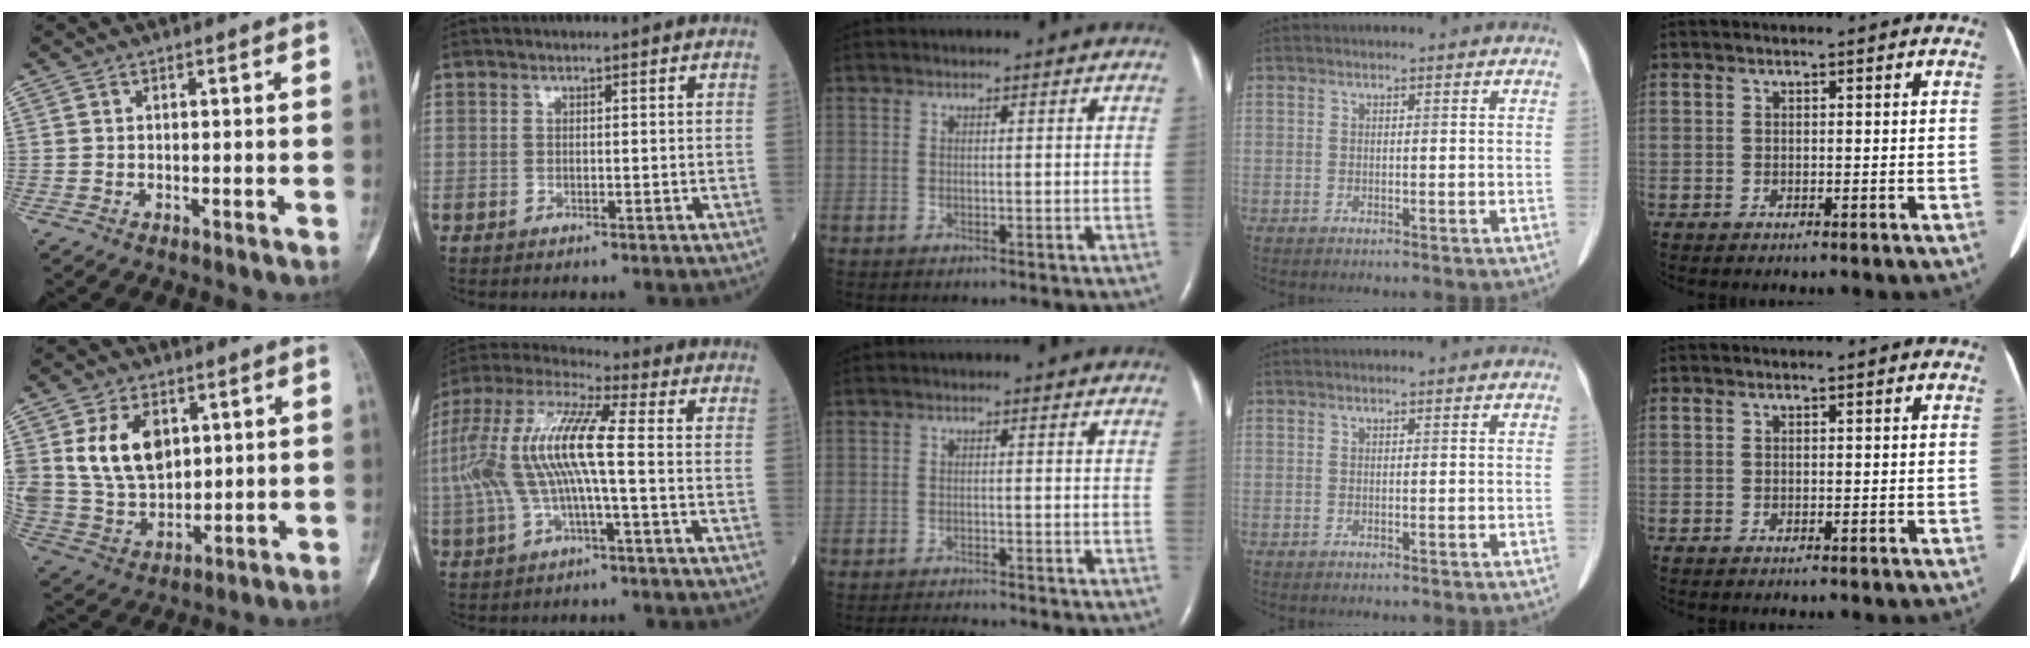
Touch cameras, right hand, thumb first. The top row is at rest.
{"thumb": {"total": 13.8, "force": [4.3, 9.4, 9.2], "torque": [-0.145, -0.016, 0.096]}, "index": {"total": 14.5, "force": [-0.5, 2.5, 14.3], "torque": [-0.308, 0.026, -0.016]}, "middle": {"total": 3.6, "force": [-3.5, -0.4, 0.8], "torque": [-0.019, -0.016, -0.054]}}